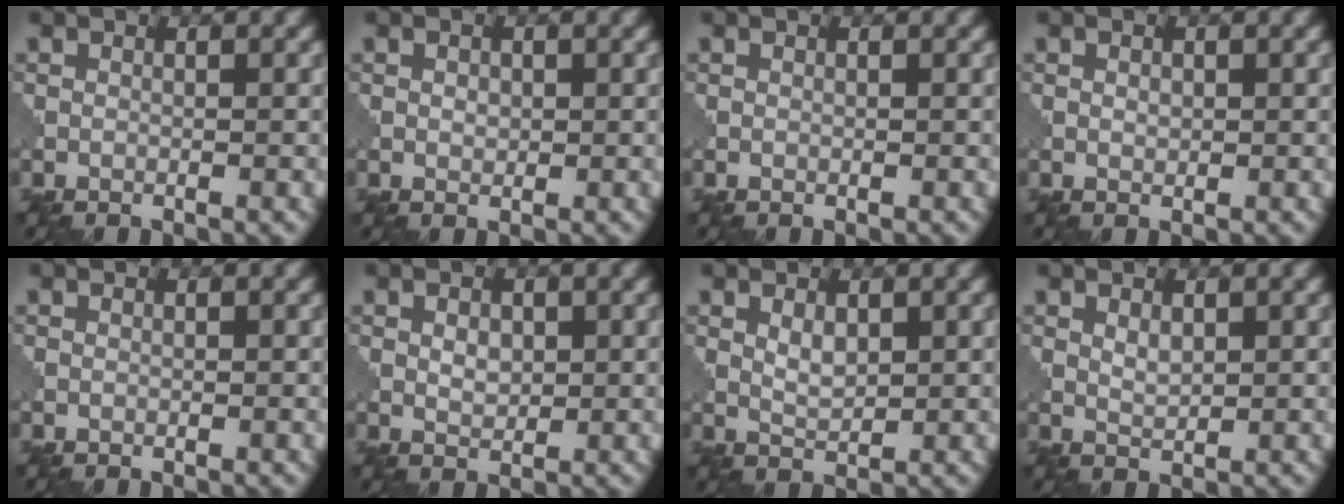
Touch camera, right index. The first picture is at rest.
{"total": 0.8, "force": [0.1, 0.6, 0.5], "torque": [-0.009, 0.000, 0.002]}
{"total": 0.0}
{"total": 0.7, "force": [0.1, 0.5, 0.4], "torque": [-0.008, 0.001, 0.003]}
{"total": 0.0}
{"total": 1.7, "force": [0.4, 1.1, 1.2], "torque": [-0.021, 0.000, 0.007]}
{"total": 1.8, "force": [0.7, 0.9, 1.4], "torque": [-0.030, -0.001, 0.016]}
{"total": 1.4, "force": [0.6, 0.7, 1.0], "torque": [-0.022, -0.001, 0.015]}